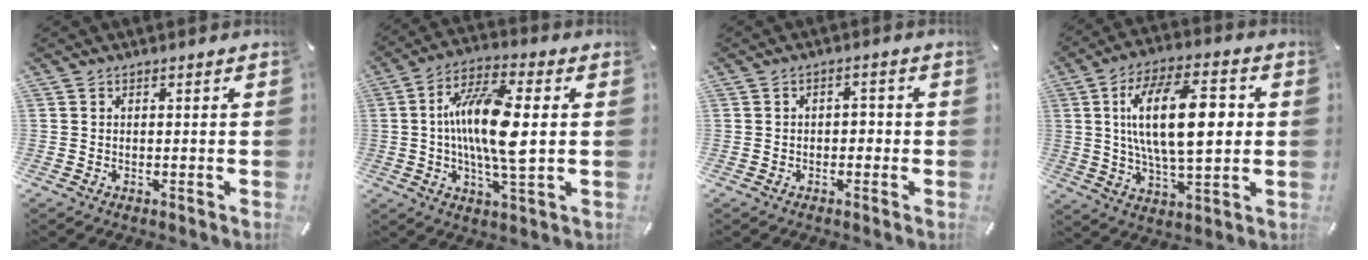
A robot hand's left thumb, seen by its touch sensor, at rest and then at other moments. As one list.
[{"total": 15.3, "force": [0.5, 4.4, 14.6], "torque": [-0.294, -0.005, 0.000]}, {"total": 2.1, "force": [-1.0, 1.5, 1.1], "torque": [-0.022, 0.011, -0.023]}, {"total": 20.0, "force": [2.9, 9.1, 17.6], "torque": [-0.308, 0.000, 0.038]}]